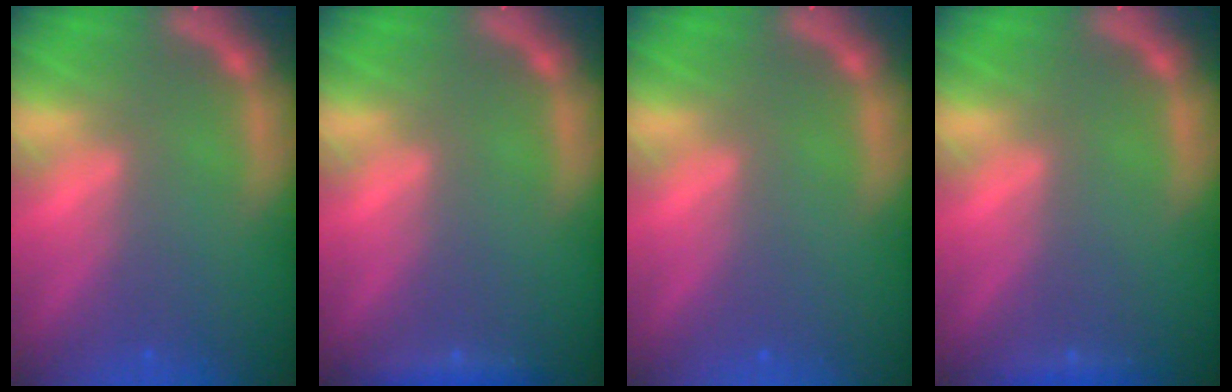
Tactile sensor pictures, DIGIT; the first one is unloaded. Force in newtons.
{"total": 1.4}
{"total": 0.0}
{"total": 0.9}